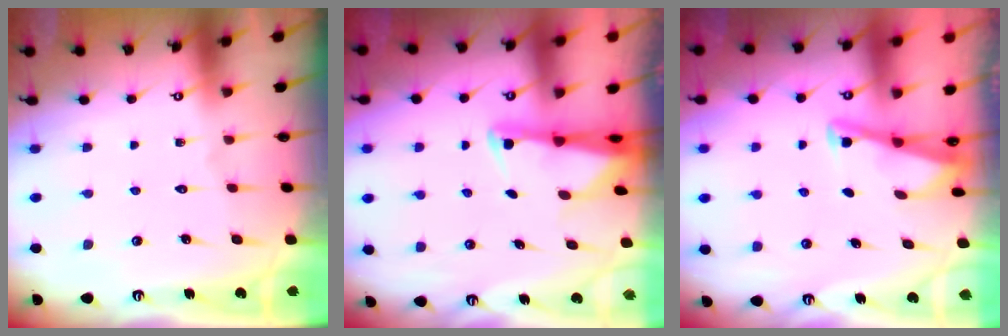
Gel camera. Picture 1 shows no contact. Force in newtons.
{"total": 2.5, "press": 2.5, "slide": 0.5}
{"total": 3.0, "press": 2.9, "slide": 0.3}